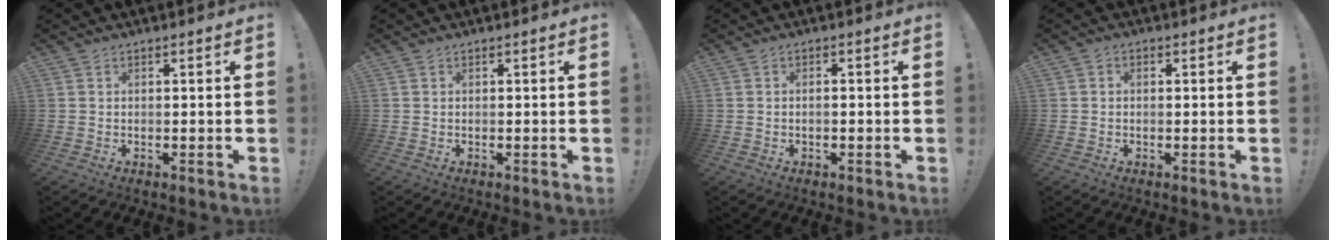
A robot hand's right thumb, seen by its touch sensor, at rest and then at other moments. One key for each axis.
{"total": 0.0}
{"total": 1.0, "fx": -0.5, "fy": 0.3, "fz": 0.9, "tx": -0.016, "ty": 0.003, "tz": -0.009}
{"total": 1.1, "fx": -0.5, "fy": 0.8, "fz": 0.5, "tx": -0.011, "ty": 0.005, "tz": -0.009}